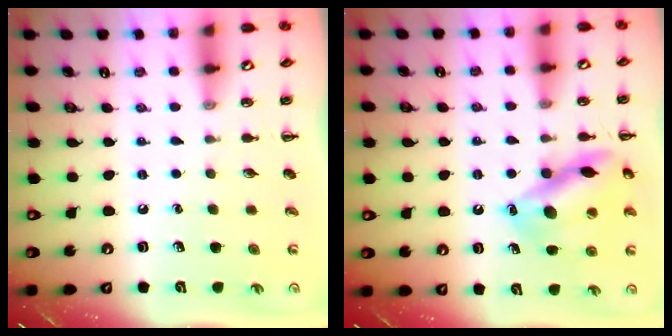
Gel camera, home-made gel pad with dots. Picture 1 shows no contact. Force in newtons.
{"total": 14.4, "press": 14.4, "slide": 0.7}